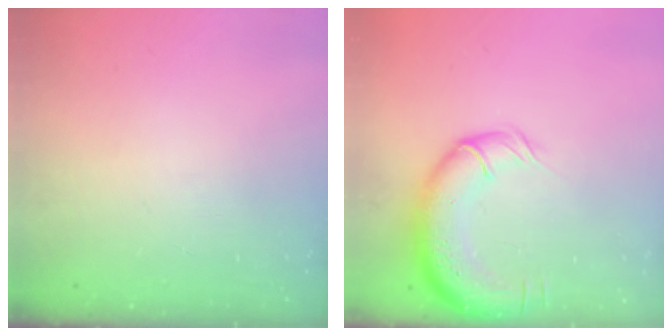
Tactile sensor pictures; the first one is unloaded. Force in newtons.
{"total": 13.7, "press": 13.3, "slide": 3.4}